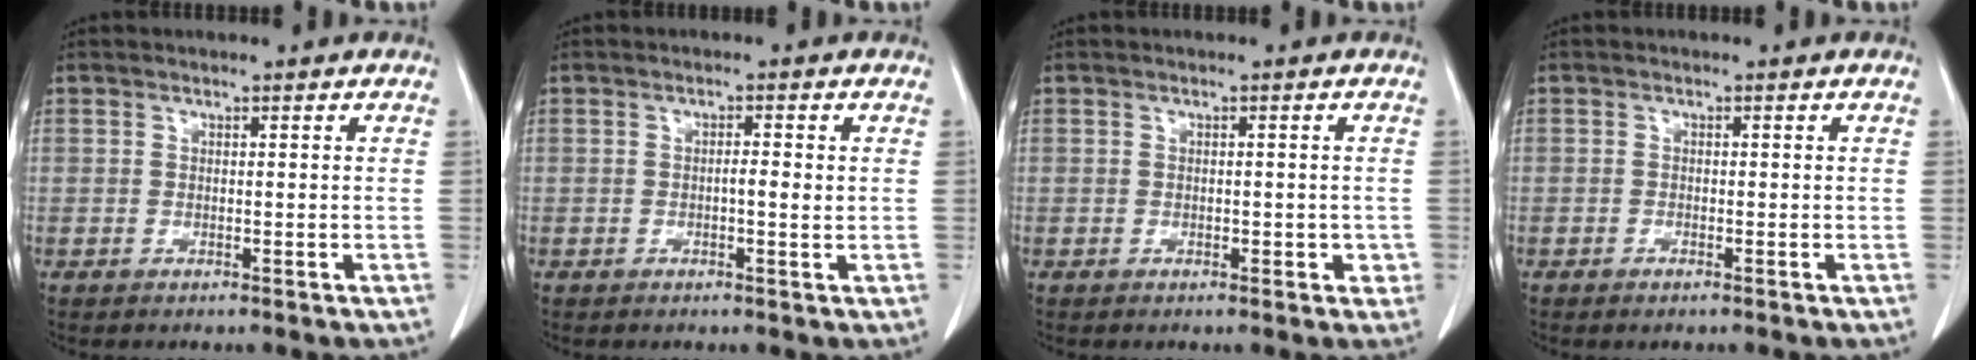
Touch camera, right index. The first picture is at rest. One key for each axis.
{"total": 1.8, "fx": 0.0, "fy": 0.3, "fz": 1.8, "tx": -0.031, "ty": 0.002, "tz": 0.001}
{"total": 2.1, "fx": -0.6, "fy": 1.2, "fz": 1.6, "tx": -0.014, "ty": 0.005, "tz": -0.004}
{"total": 0.8, "fx": -0.6, "fy": 0.3, "fz": 0.5, "tx": -0.008, "ty": -0.001, "tz": -0.006}